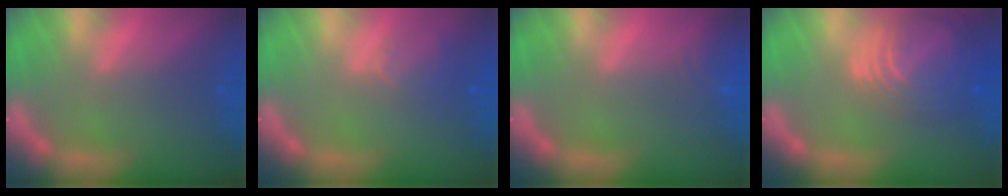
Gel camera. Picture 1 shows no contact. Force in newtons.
{"total": 2.5}
{"total": 3.0}
{"total": 10.0}